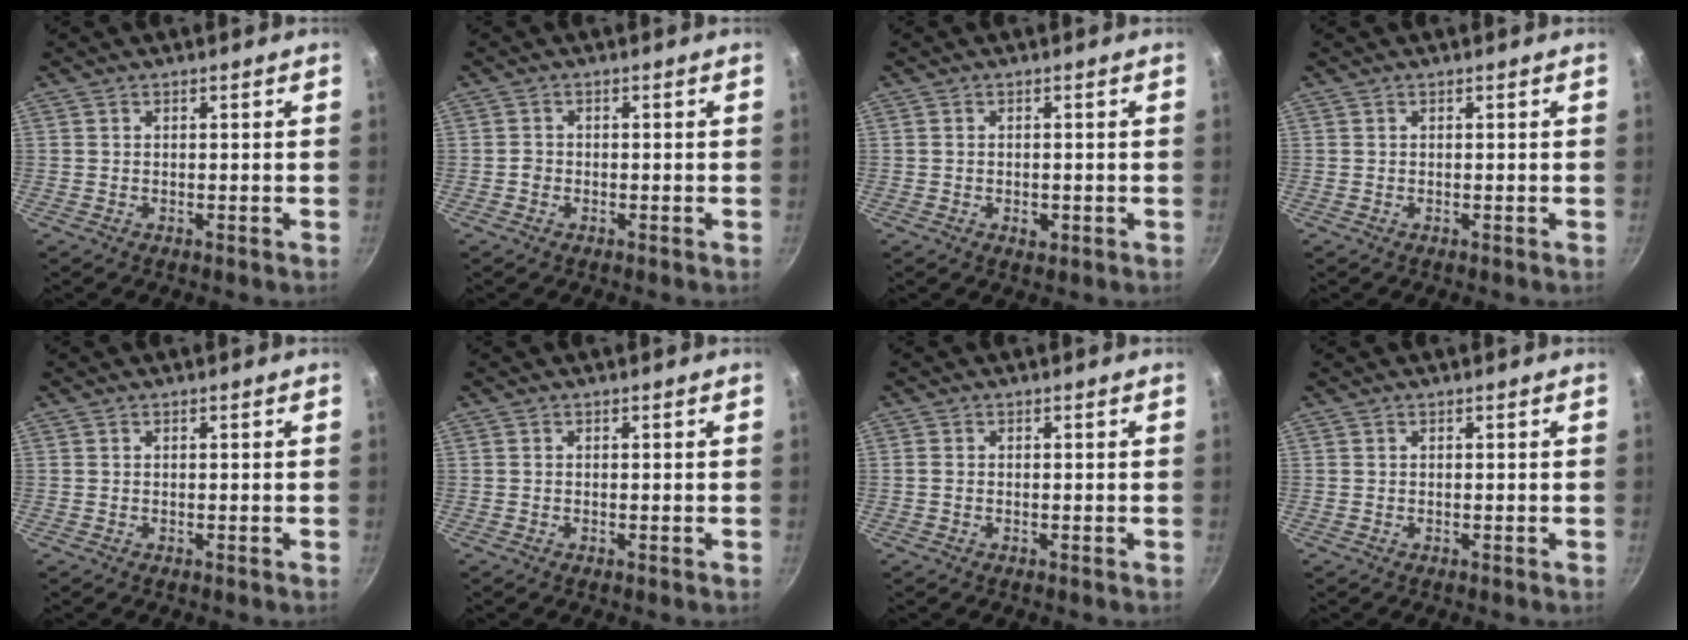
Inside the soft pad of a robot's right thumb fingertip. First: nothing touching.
{"total": 1.0, "force": [-0.4, 0.9, 0.3], "torque": [-0.002, 0.005, -0.007]}
{"total": 1.9, "force": [-0.6, 1.3, 1.3], "torque": [-0.020, 0.000, -0.009]}
{"total": 0.0}
{"total": 0.0}
{"total": 0.0}
{"total": 0.7, "force": [-0.1, 0.6, 0.4], "torque": [-0.009, 0.002, -0.002]}
{"total": 0.0}